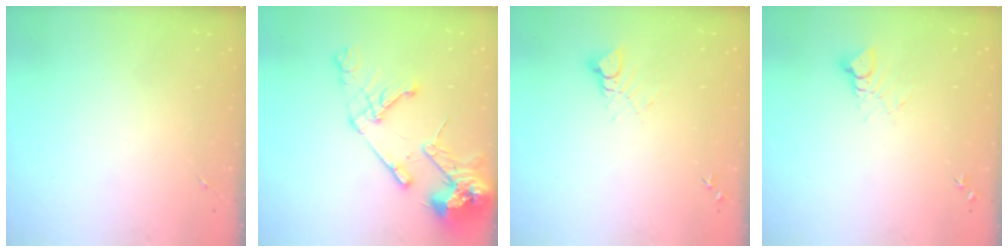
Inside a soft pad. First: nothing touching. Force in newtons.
{"total": 19.4, "press": 19.2, "slide": 2.7}
{"total": 4.4, "press": 4.4, "slide": 0.1}
{"total": 4.4, "press": 4.4, "slide": 0.1}